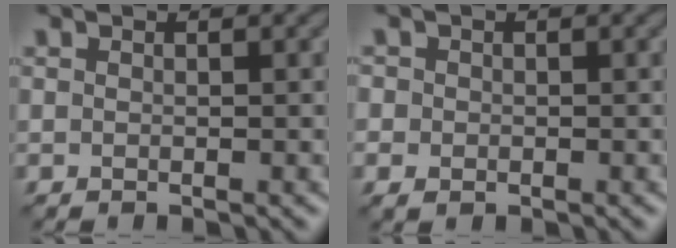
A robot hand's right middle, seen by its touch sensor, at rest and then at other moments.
{"total": 1.5, "force": [-0.2, 1.4, 0.5], "torque": [-0.006, -0.006, -0.006]}